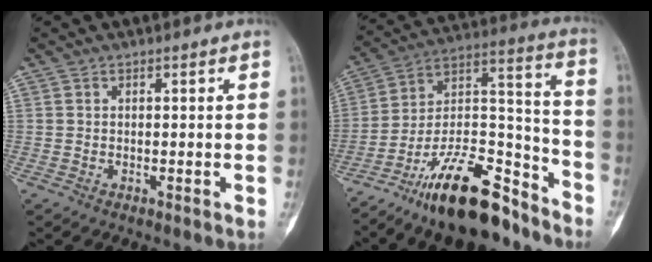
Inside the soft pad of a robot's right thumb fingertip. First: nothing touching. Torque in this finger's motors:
{"motor_torque": [2.78, 0.77, 1.16, -1.61, 0.28]}